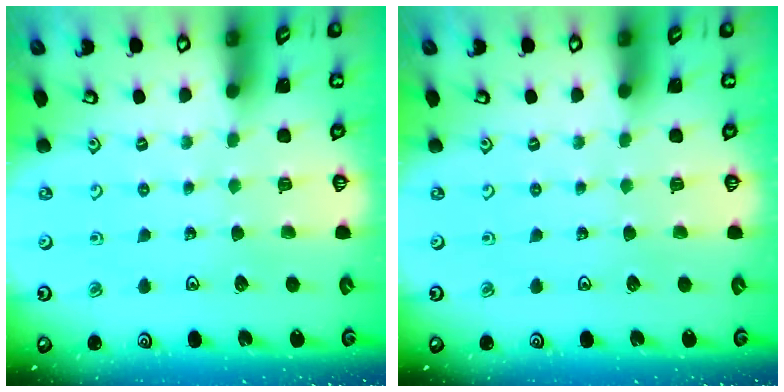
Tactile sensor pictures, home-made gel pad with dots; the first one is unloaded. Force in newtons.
{"total": 0.0}